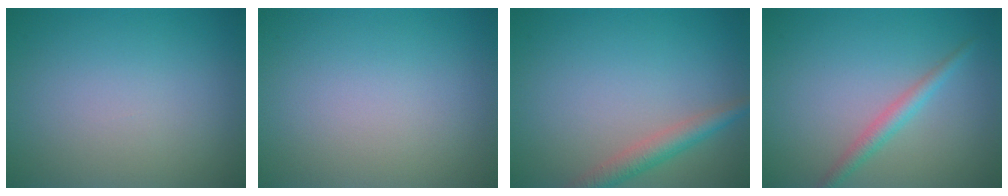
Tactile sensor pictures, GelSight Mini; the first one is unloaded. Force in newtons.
{"total": 0.0}
{"total": 2.7, "press": 2.7, "slide": 0.1}
{"total": 2.0, "press": 2.0, "slide": 0.1}